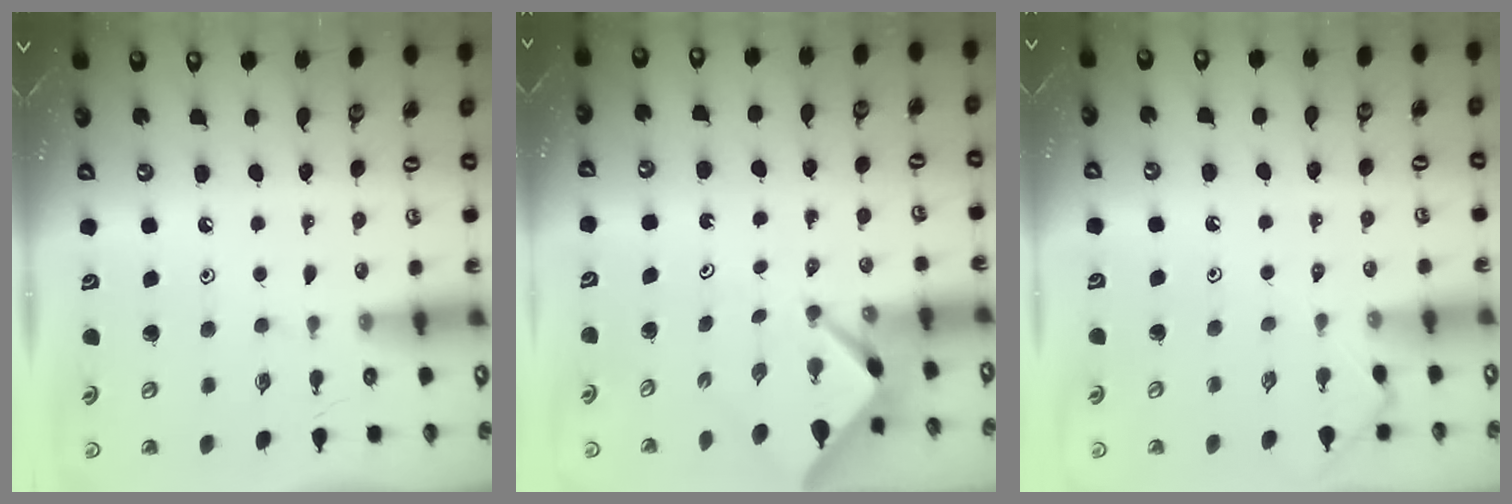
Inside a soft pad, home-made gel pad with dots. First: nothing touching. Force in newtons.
{"total": 2.7, "press": 2.6, "slide": 0.2}
{"total": 3.1, "press": 3.1, "slide": 0.5}